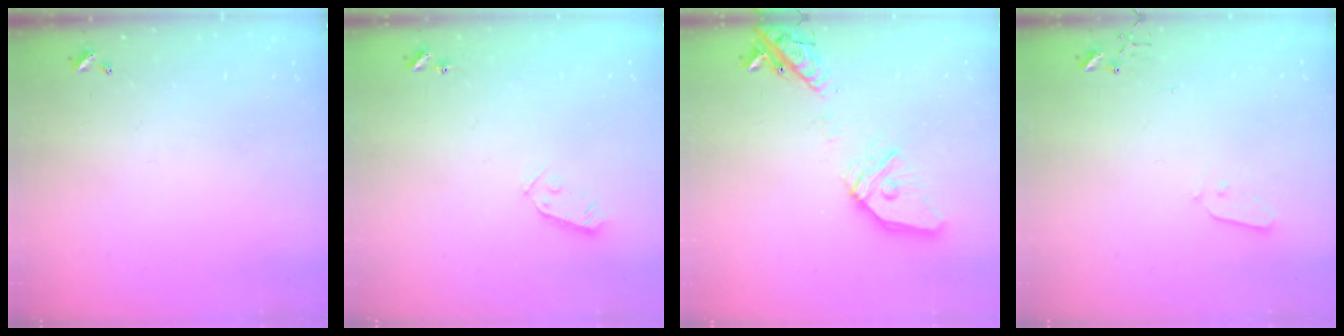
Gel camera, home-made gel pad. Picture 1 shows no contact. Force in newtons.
{"total": 3.6, "press": 3.4, "slide": 0.9}
{"total": 18.6, "press": 18.3, "slide": 3.1}
{"total": 3.6, "press": 3.6, "slide": 0.2}